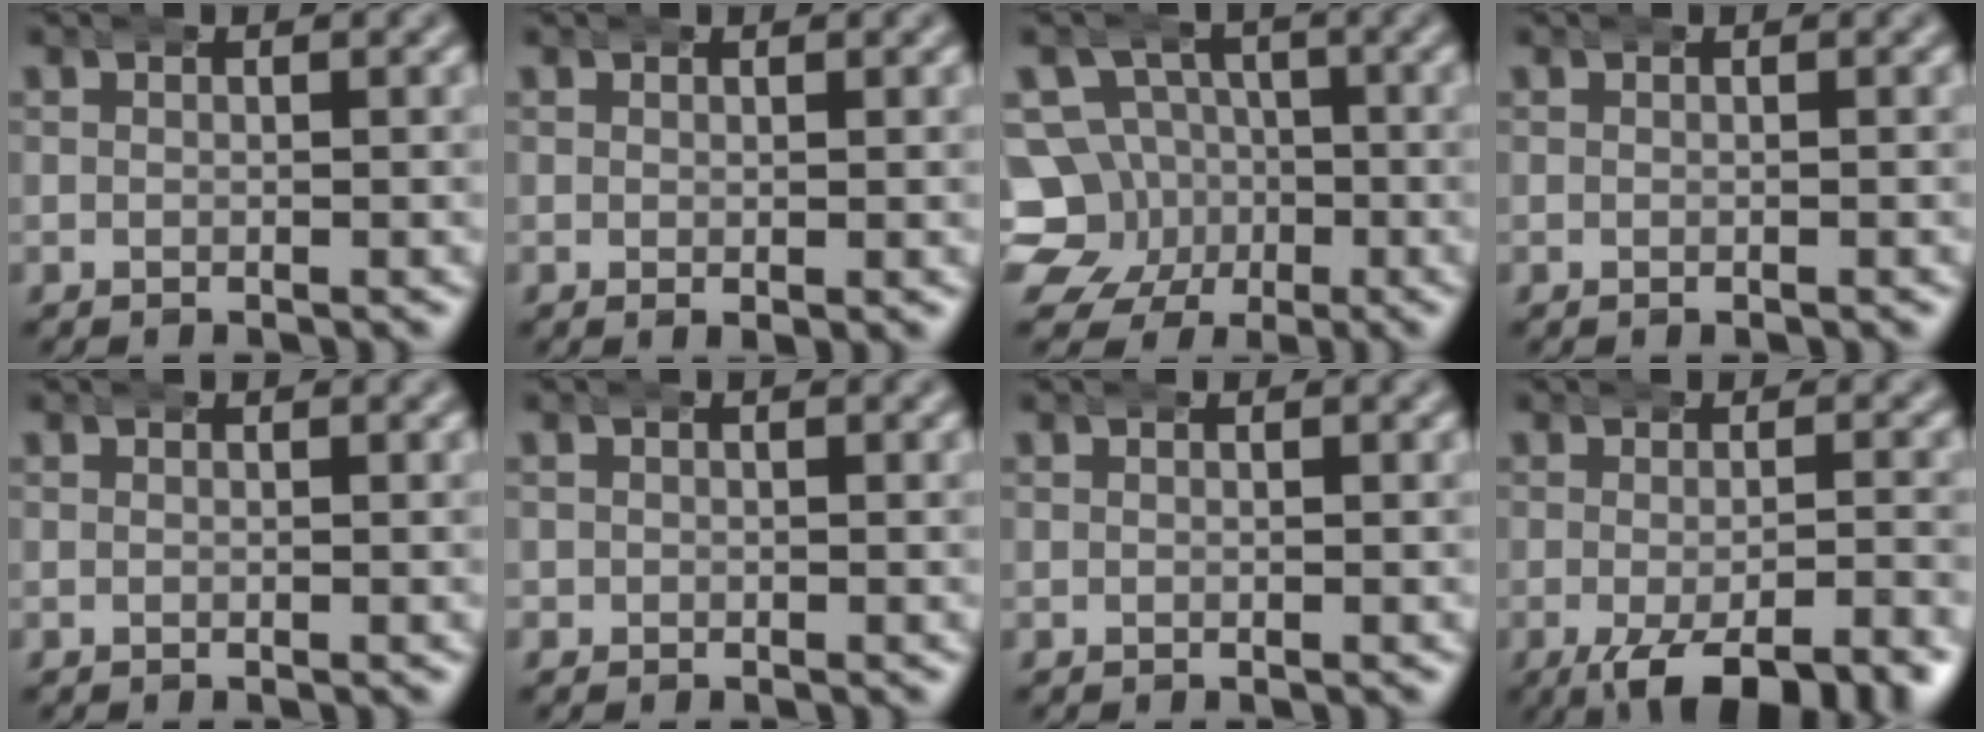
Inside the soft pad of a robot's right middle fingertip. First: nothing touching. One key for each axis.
{"total": 0.6, "fx": 0.4, "fy": 0.1, "fz": 0.5, "tx": 0.000, "ty": 0.003, "tz": 0.005}
{"total": 14.1, "fx": -2.0, "fy": 13.3, "fz": 4.3, "tx": -0.102, "ty": -0.051, "tz": -0.044}
{"total": 0.0}
{"total": 0.0}
{"total": 0.7, "fx": -0.3, "fy": 0.6, "fz": -0.3, "tx": 0.012, "ty": -0.001, "tz": -0.008}
{"total": 0.0}
{"total": 8.2, "fx": -5.3, "fy": 3.3, "fz": 5.4, "tx": -0.083, "ty": -0.022, "tz": -0.069}